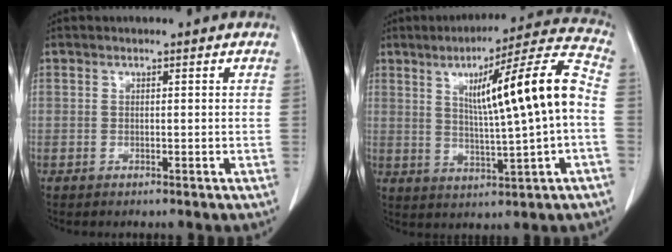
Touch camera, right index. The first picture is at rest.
{"total": 15.2, "force": [1.3, 0.1, 15.1], "torque": [-0.235, 0.017, 0.022]}